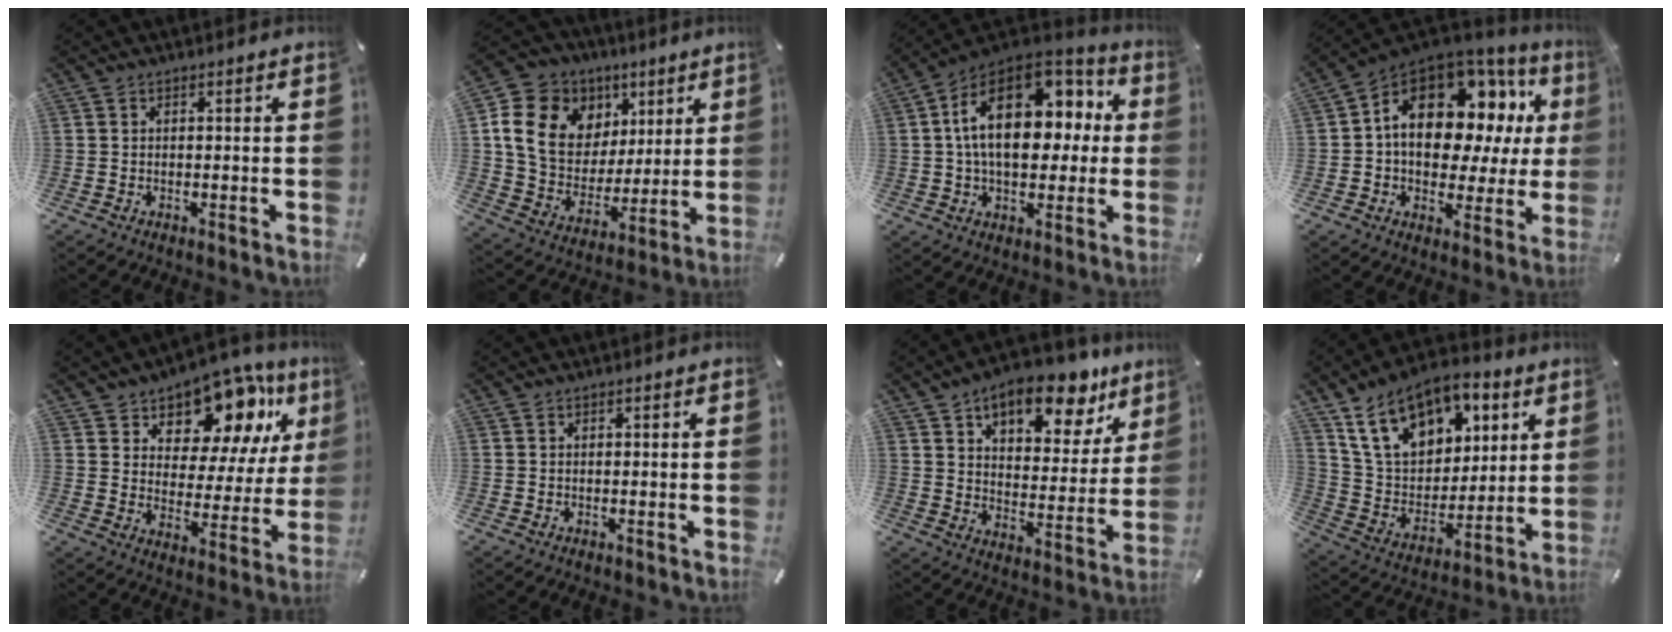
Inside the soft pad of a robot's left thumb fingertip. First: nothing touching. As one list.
[{"total": 17.6, "force": [6.2, 14.5, 7.9], "torque": [-0.140, -0.017, 0.121]}, {"total": 20.6, "force": [4.6, 13.4, 14.9], "torque": [-0.262, -0.011, 0.080]}, {"total": 17.4, "force": [4.4, 11.5, 12.4], "torque": [-0.197, -0.022, 0.073]}, {"total": 13.3, "force": [9.7, 7.9, 4.5], "torque": [-0.071, -0.086, 0.170]}, {"total": 0.0}, {"total": 14.2, "force": [10.5, 6.9, 6.6], "torque": [-0.092, -0.074, 0.178]}, {"total": 17.4, "force": [9.8, 11.4, 8.6], "torque": [-0.164, -0.040, 0.186]}]